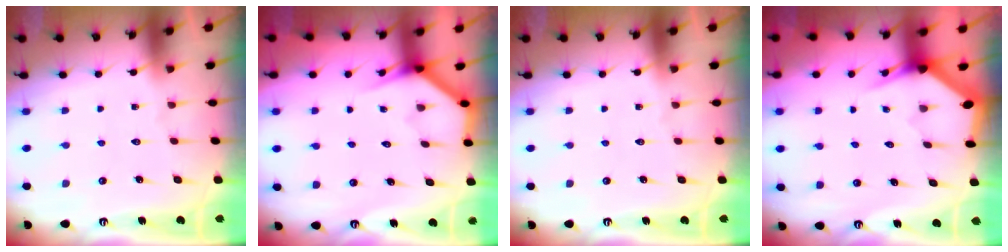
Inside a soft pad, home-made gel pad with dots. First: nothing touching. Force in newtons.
{"total": 3.6, "press": 3.6, "slide": 0.3}
{"total": 0.0}
{"total": 3.2, "press": 3.2, "slide": 0.1}